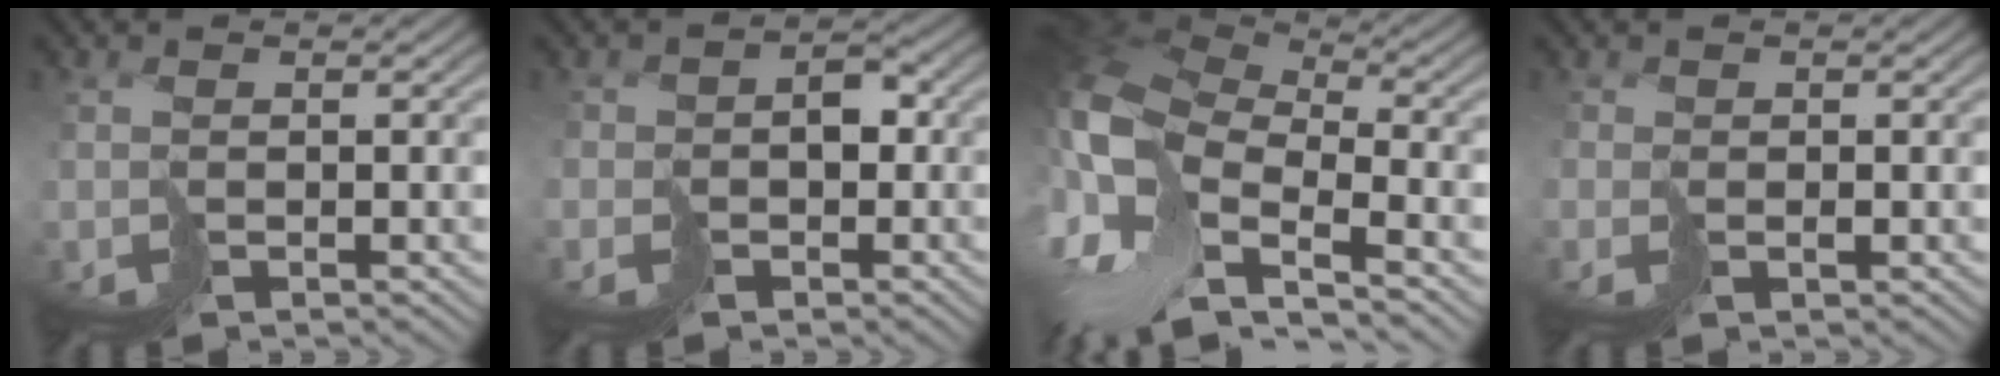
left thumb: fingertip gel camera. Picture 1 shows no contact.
{"total": 3.2, "force": [-1.0, 2.9, 0.9], "torque": [-0.001, 0.001, -0.022]}
{"total": 12.5, "force": [-3.9, 6.6, 9.9], "torque": [-0.272, -0.013, -0.062]}
{"total": 0.8, "force": [0.2, 0.0, -0.7], "torque": [0.022, 0.003, 0.007]}